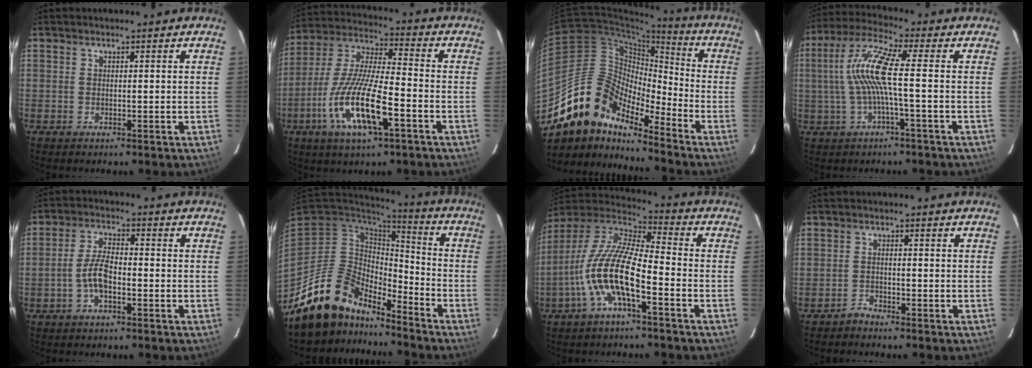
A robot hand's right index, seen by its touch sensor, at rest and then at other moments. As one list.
[{"total": 16.7, "force": [-6.8, 3.9, 14.7], "torque": [-0.307, -0.018, -0.134]}, {"total": 15.5, "force": [-13.0, 6.1, 5.9], "torque": [-0.102, 0.016, -0.256]}, {"total": 9.5, "force": [-0.6, 0.0, 9.5], "torque": [-0.192, 0.007, -0.009]}, {"total": 5.7, "force": [-2.1, 2.2, 4.8], "torque": [-0.104, 0.011, -0.040]}, {"total": 15.6, "force": [-13.4, 6.5, 4.6], "torque": [-0.112, 0.010, -0.237]}, {"total": 14.6, "force": [-5.6, 3.7, 12.9], "torque": [-0.257, -0.002, -0.113]}, {"total": 1.8, "force": [-1.7, 0.5, -0.1], "torque": [0.002, 0.004, -0.035]}]